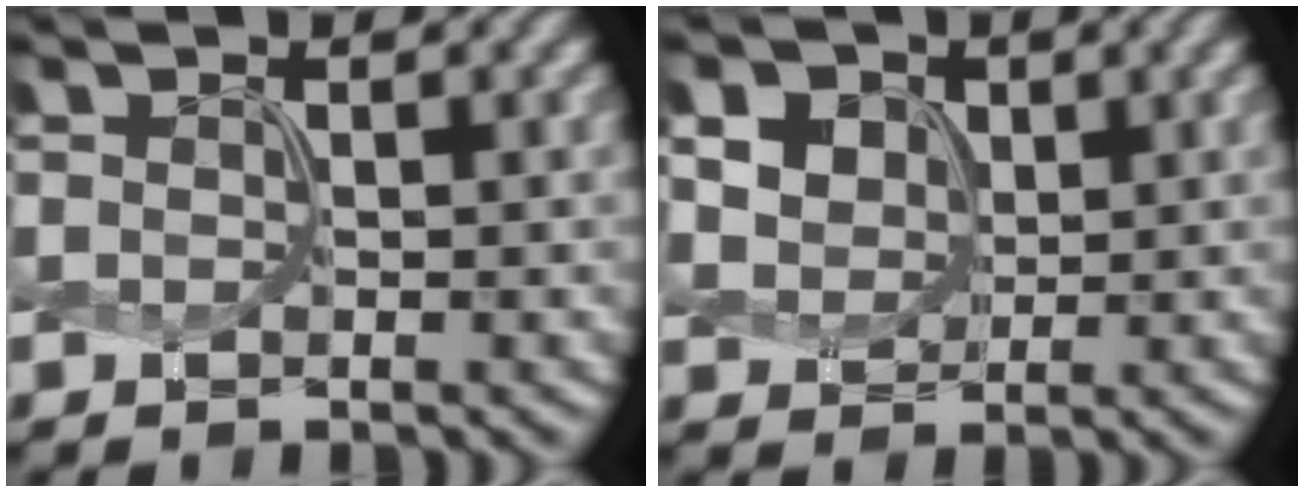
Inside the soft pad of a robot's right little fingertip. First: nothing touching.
{"total": 4.3, "force": [1.8, 3.6, 1.6], "torque": [-0.085, 0.007, 0.059]}